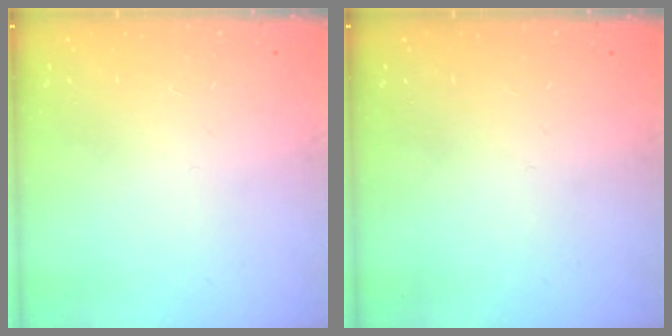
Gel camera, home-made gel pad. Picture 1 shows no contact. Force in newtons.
{"total": 0.0}